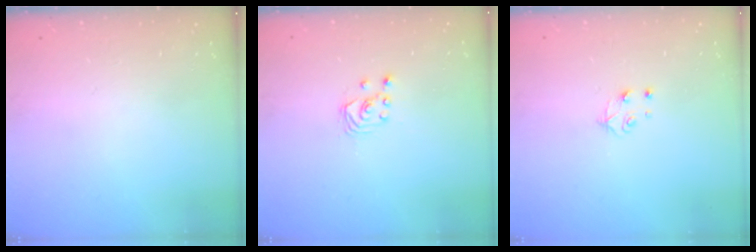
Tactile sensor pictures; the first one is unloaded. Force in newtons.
{"total": 2.1, "press": 2.1, "slide": 0.3}
{"total": 4.3, "press": 4.3, "slide": 0.5}